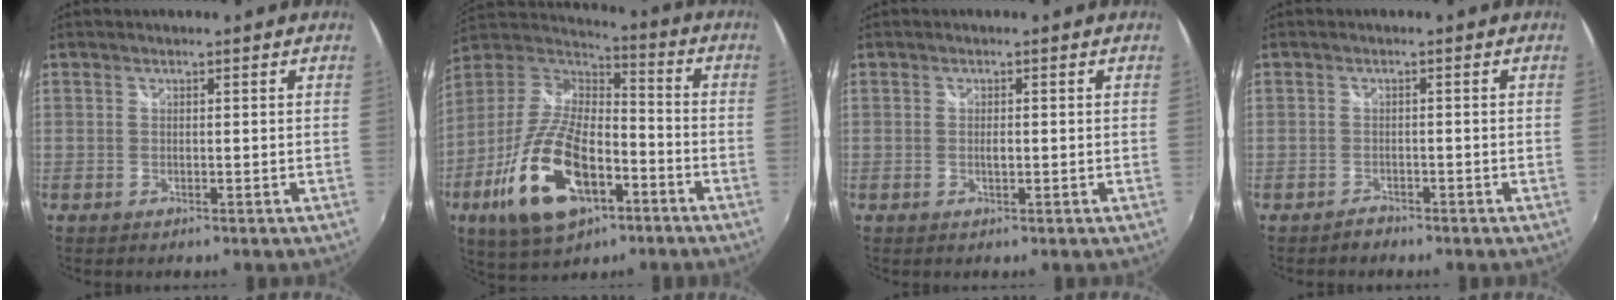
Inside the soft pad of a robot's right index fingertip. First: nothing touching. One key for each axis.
{"total": 20.6, "fx": -8.5, "fy": 9.5, "fz": 16.1, "tx": -0.341, "ty": -0.028, "tz": -0.149}
{"total": 1.0, "fx": -0.1, "fy": 0.5, "fz": 0.9, "tx": -0.016, "ty": 0.000, "tz": -0.003}
{"total": 1.7, "fx": -1.3, "fy": 1.0, "fz": -0.1, "tx": 0.000, "ty": 0.004, "tz": -0.023}